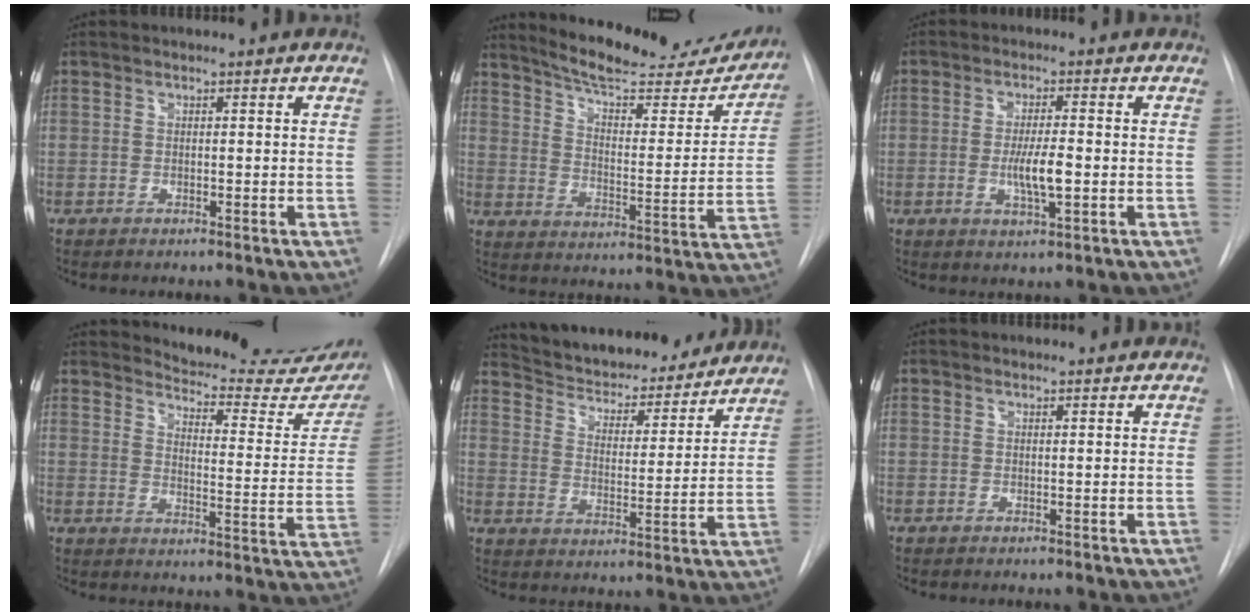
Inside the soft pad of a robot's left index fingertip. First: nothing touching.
{"total": 22.1, "force": [20.0, 4.6, 8.1], "torque": [-0.112, -0.037, 0.264]}
{"total": 5.1, "force": [-0.9, 0.7, 5.0], "torque": [-0.096, -0.008, -0.014]}
{"total": 19.9, "force": [18.8, 3.1, 5.7], "torque": [-0.063, -0.095, 0.213]}
{"total": 20.4, "force": [18.7, 5.0, 6.3], "torque": [-0.096, -0.003, 0.266]}
{"total": 1.8, "force": [1.7, 0.3, 0.3], "torque": [-0.011, 0.013, 0.019]}